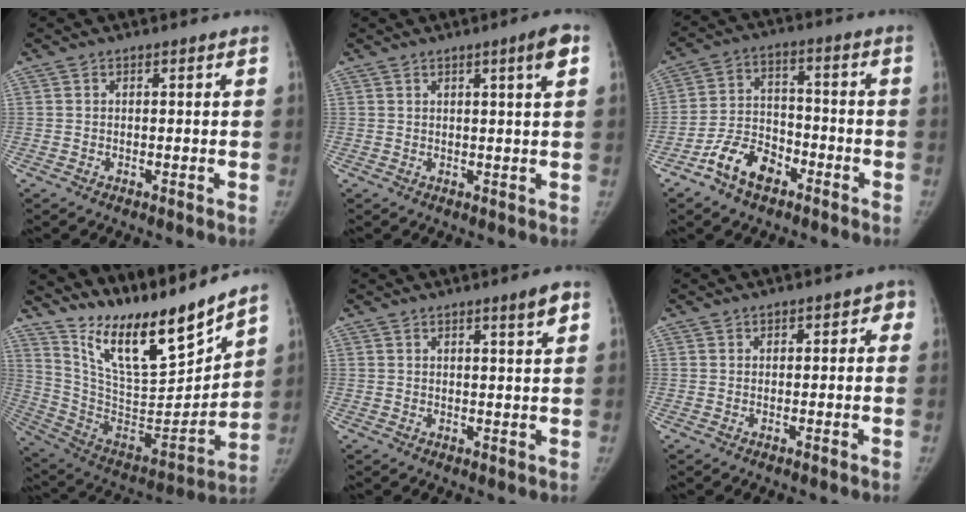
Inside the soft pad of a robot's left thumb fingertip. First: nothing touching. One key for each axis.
{"total": 3.8, "fx": 1.6, "fy": -0.1, "fz": 3.4, "tx": -0.047, "ty": -0.006, "tz": 0.023}
{"total": 9.8, "fx": -6.1, "fy": 5.8, "fz": 5.1, "tx": -0.079, "ty": 0.042, "tz": -0.116}
{"total": 20.7, "fx": 17.2, "fy": 3.9, "fz": 10.9, "tx": -0.136, "ty": -0.120, "tz": 0.311}
{"total": 3.1, "fx": 1.8, "fy": 0.1, "fz": 2.6, "tx": -0.034, "ty": -0.012, "tz": 0.027}
{"total": 2.1, "fx": 0.1, "fy": 1.6, "fz": 1.2, "tx": 0.007, "ty": 0.007, "tz": -0.007}